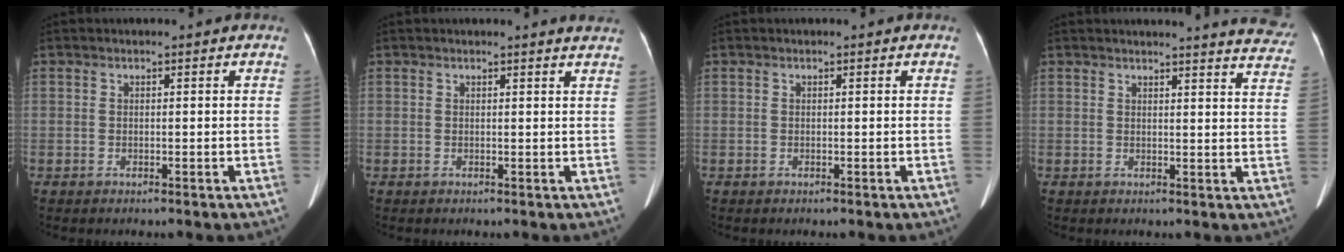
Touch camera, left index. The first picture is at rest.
{"total": 2.5, "force": [2.4, -0.4, 0.6], "torque": [-0.013, -0.011, 0.013]}
{"total": 0.0}
{"total": 11.6, "force": [11.4, 0.4, 2.4], "torque": [-0.006, -0.069, 0.094]}